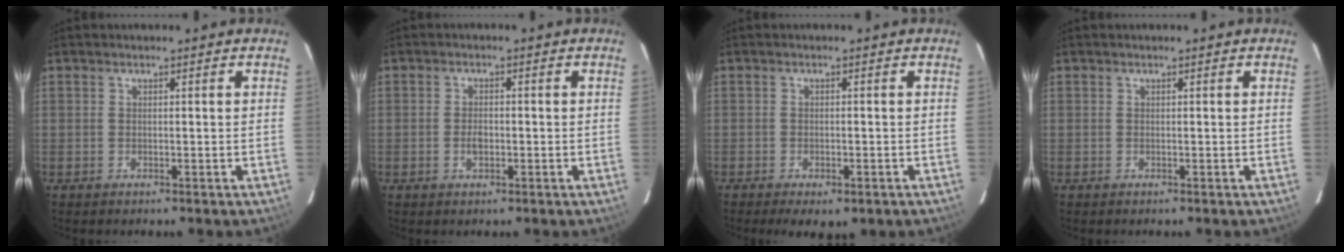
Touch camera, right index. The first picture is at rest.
{"total": 2.4, "force": [-0.7, 1.5, 1.8], "torque": [-0.033, 0.002, -0.012]}
{"total": 5.2, "force": [-3.4, 2.0, 3.4], "torque": [-0.073, -0.020, -0.048]}
{"total": 0.0}